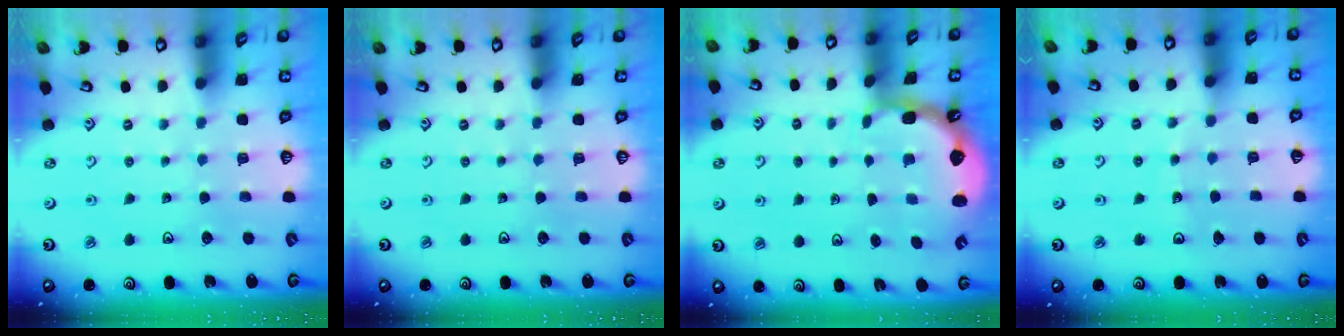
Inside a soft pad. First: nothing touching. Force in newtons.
{"total": 0.0}
{"total": 2.3, "press": 1.7, "slide": 1.6}
{"total": 6.0, "press": 5.9, "slide": 0.5}